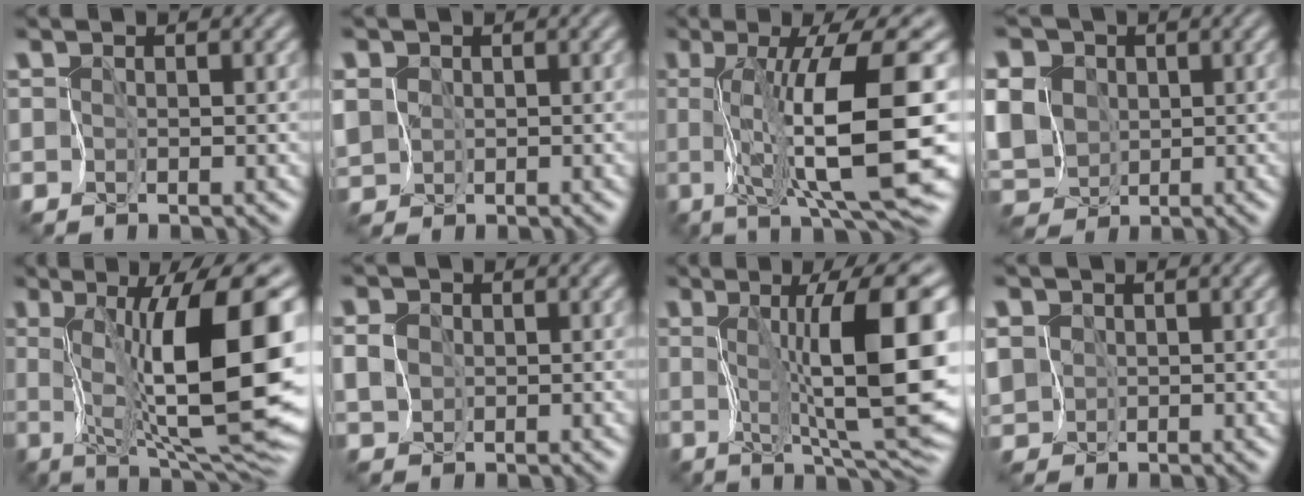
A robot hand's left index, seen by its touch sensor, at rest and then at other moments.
{"total": 2.0, "force": [0.1, 1.9, 0.4], "torque": [-0.025, -0.006, 0.005]}
{"total": 11.5, "force": [0.3, 2.1, 11.4], "torque": [-0.163, -0.003, 0.006]}
{"total": 8.5, "force": [0.8, 7.1, 4.6], "torque": [-0.092, 0.018, -0.014]}
{"total": 14.0, "force": [1.3, 3.6, 13.4], "torque": [-0.188, -0.004, 0.014]}
{"total": 1.4, "force": [-0.1, 1.3, 0.4], "torque": [-0.015, -0.003, -0.005]}
{"total": 11.4, "force": [1.0, 2.0, 11.1], "torque": [-0.156, 0.000, 0.016]}
{"total": 2.6, "force": [-0.1, 2.5, 0.6], "torque": [-0.024, -0.001, 0.000]}